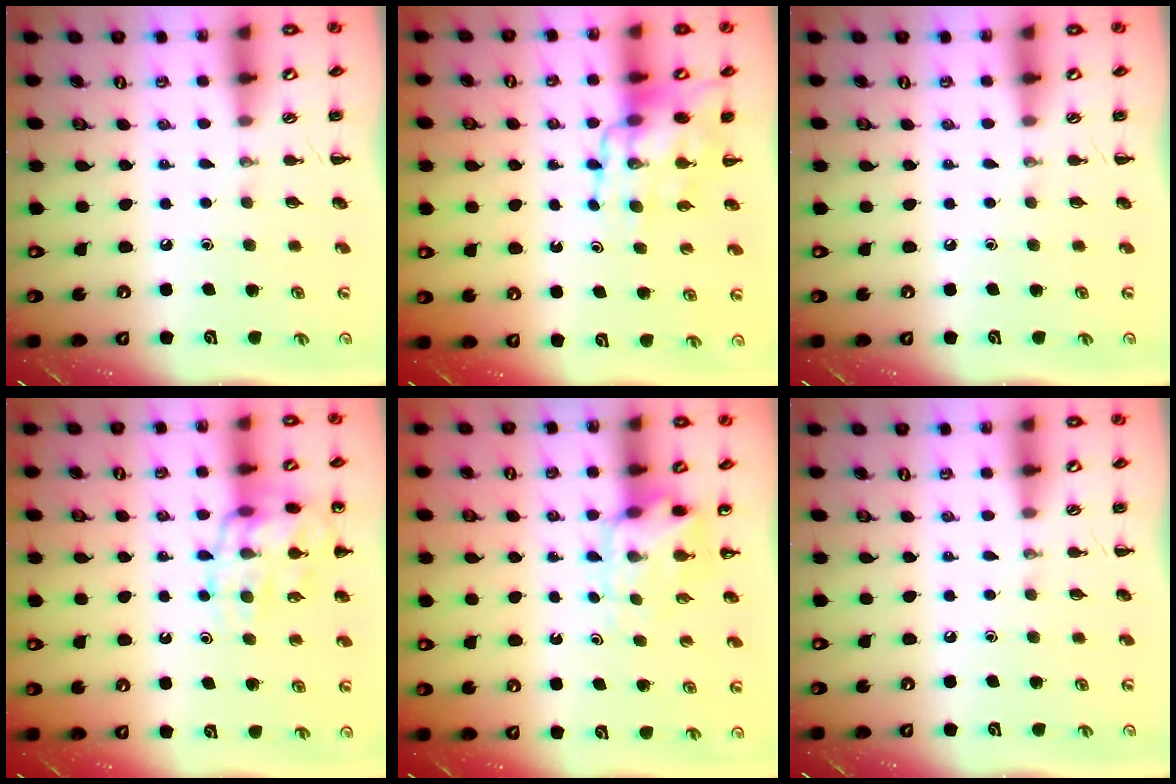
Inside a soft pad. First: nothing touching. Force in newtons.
{"total": 11.0, "press": 10.7, "slide": 2.7}
{"total": 0.0}
{"total": 18.2, "press": 18.1, "slide": 2.5}
{"total": 5.3, "press": 5.3, "slide": 0.5}
{"total": 0.0}